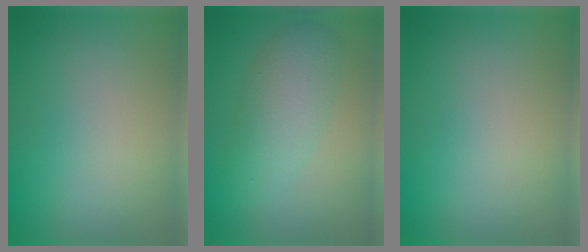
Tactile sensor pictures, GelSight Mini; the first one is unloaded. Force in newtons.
{"total": 4.0, "press": 4.0, "slide": 0.1}
{"total": 0.0}